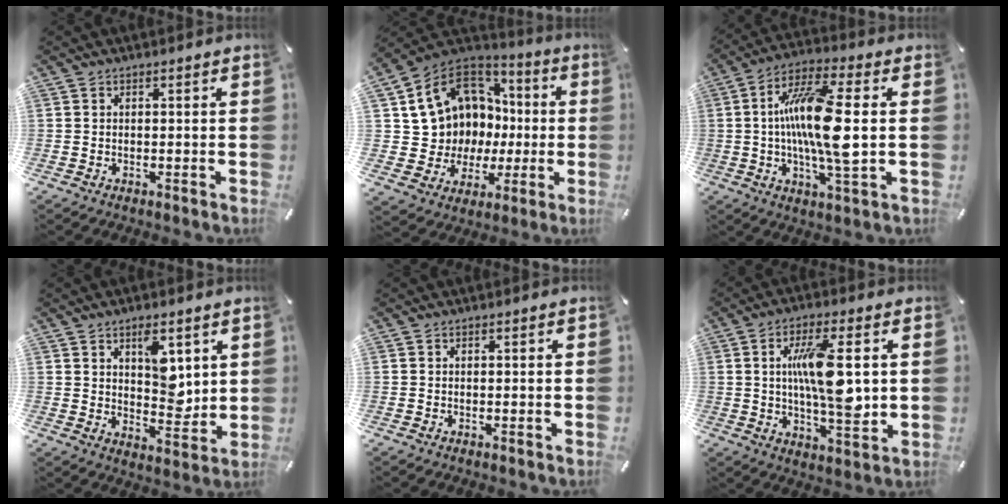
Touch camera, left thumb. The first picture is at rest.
{"total": 12.5, "force": [3.9, 11.6, 2.7], "torque": [-0.067, -0.043, 0.101]}
{"total": 16.3, "force": [0.3, 3.9, 15.8], "torque": [-0.314, -0.007, -0.005]}
{"total": 8.5, "force": [3.8, 5.0, 5.7], "torque": [-0.066, -0.026, 0.061]}
{"total": 0.0}
{"total": 13.7, "force": [2.0, 4.3, 12.8], "torque": [-0.236, -0.013, 0.024]}